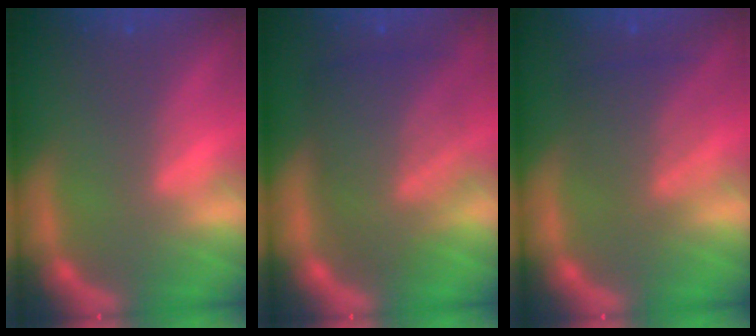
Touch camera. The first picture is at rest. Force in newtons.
{"total": 8.7}
{"total": 4.5}